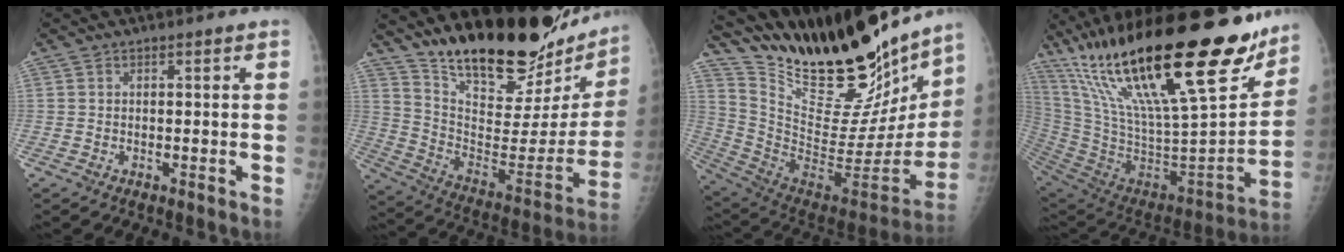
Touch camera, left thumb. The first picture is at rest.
{"total": 29.1, "force": [24.3, 8.4, 13.7], "torque": [-0.189, -0.146, 0.358]}
{"total": 34.3, "force": [27.2, 10.1, 18.3], "torque": [-0.268, -0.130, 0.416]}
{"total": 37.5, "force": [23.0, 10.0, 27.9], "torque": [-0.455, -0.066, 0.394]}